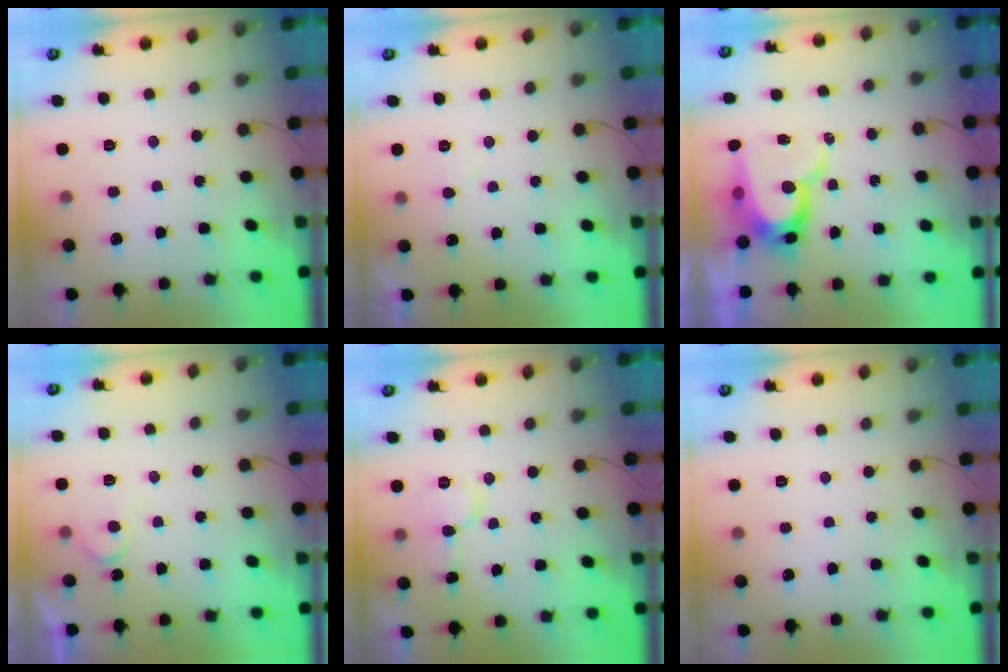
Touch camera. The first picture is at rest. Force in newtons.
{"total": 3.0, "press": 3.0, "slide": 0.1}
{"total": 11.4, "press": 11.3, "slide": 1.1}
{"total": 4.6, "press": 4.6, "slide": 0.4}
{"total": 7.3, "press": 7.3, "slide": 0.7}
{"total": 0.0}